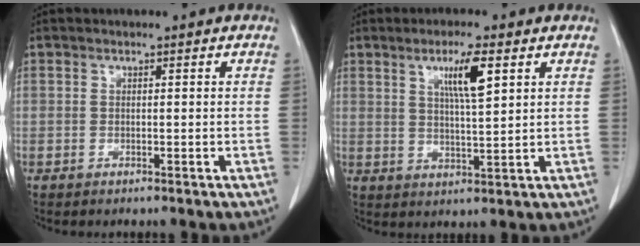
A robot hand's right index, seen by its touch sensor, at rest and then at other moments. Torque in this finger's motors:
{"motor_torque": [0.21, 0.12, 0.16, 0.06]}